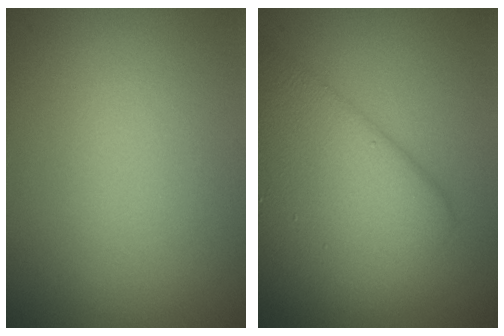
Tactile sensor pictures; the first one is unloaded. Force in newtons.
{"total": 7.5, "press": 7.5, "slide": 0.3}